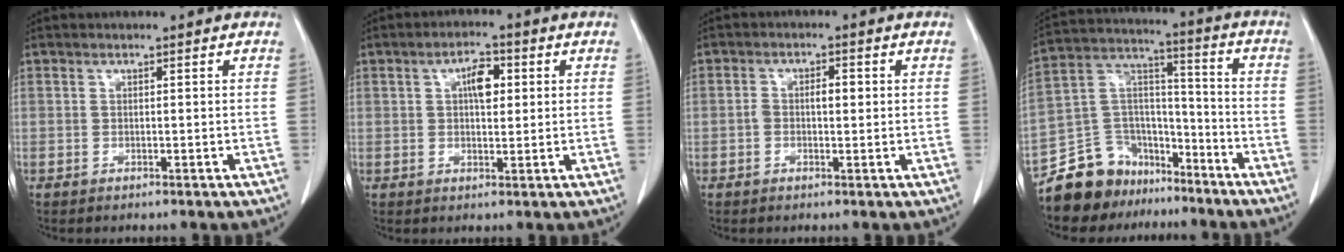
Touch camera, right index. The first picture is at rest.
{"total": 4.5, "force": [1.2, 2.0, 3.9], "torque": [-0.063, 0.008, 0.018]}
{"total": 2.9, "force": [0.0, 1.3, 2.6], "torque": [-0.048, 0.013, 0.003]}
{"total": 13.9, "force": [-11.0, 8.1, 2.6], "torque": [-0.053, 0.073, -0.193]}